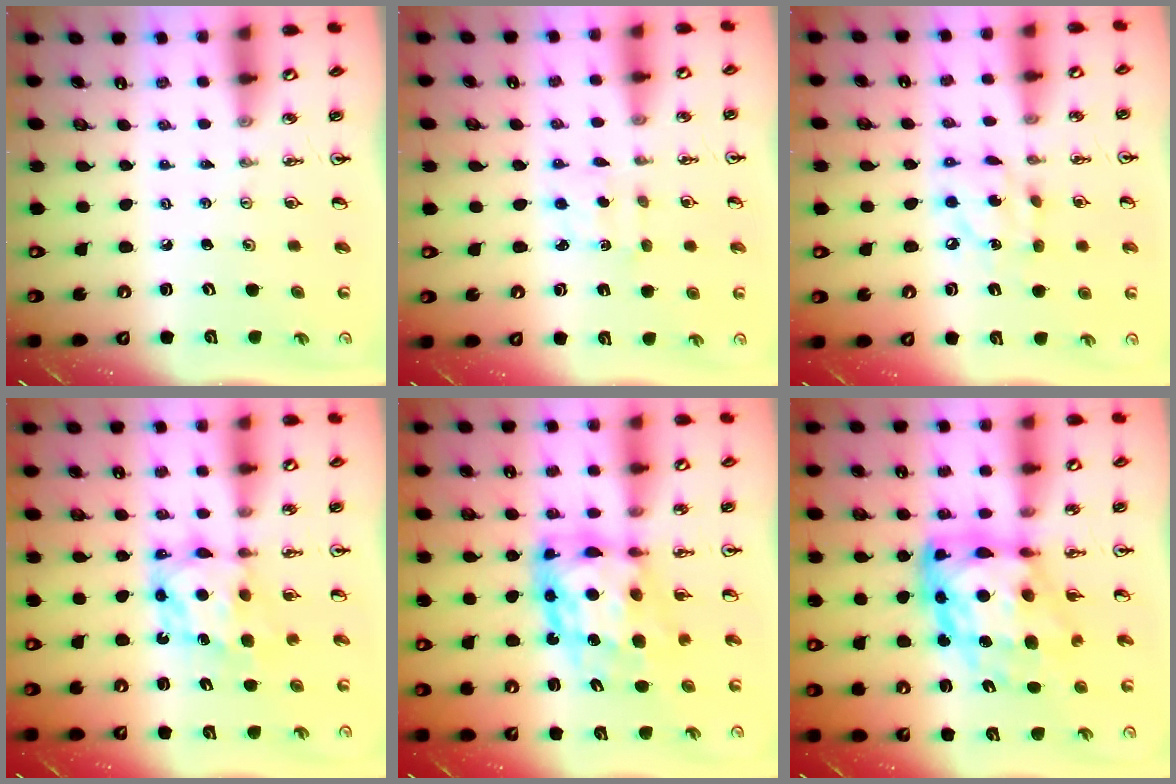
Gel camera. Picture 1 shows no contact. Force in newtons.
{"total": 1.7, "press": 1.5, "slide": 0.7}
{"total": 9.3, "press": 9.3, "slide": 0.5}
{"total": 7.1, "press": 7.1, "slide": 0.2}
{"total": 12.5, "press": 12.4, "slide": 1.3}
{"total": 15.8, "press": 15.8, "slide": 1.4}